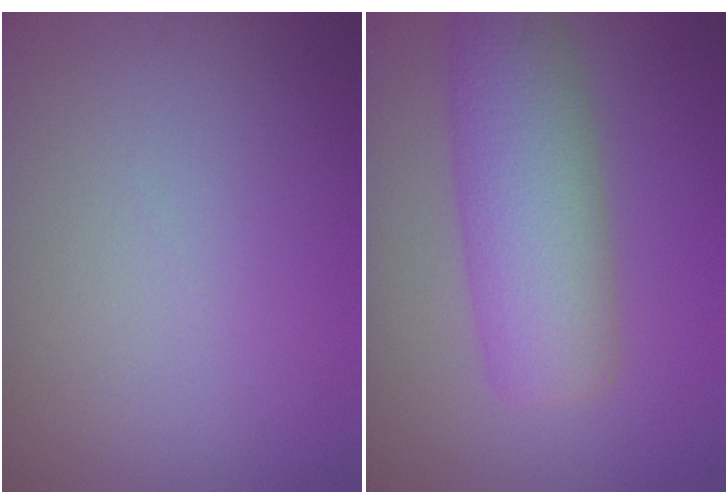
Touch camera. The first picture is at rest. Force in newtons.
{"total": 6.9, "press": 6.9, "slide": 0.2}